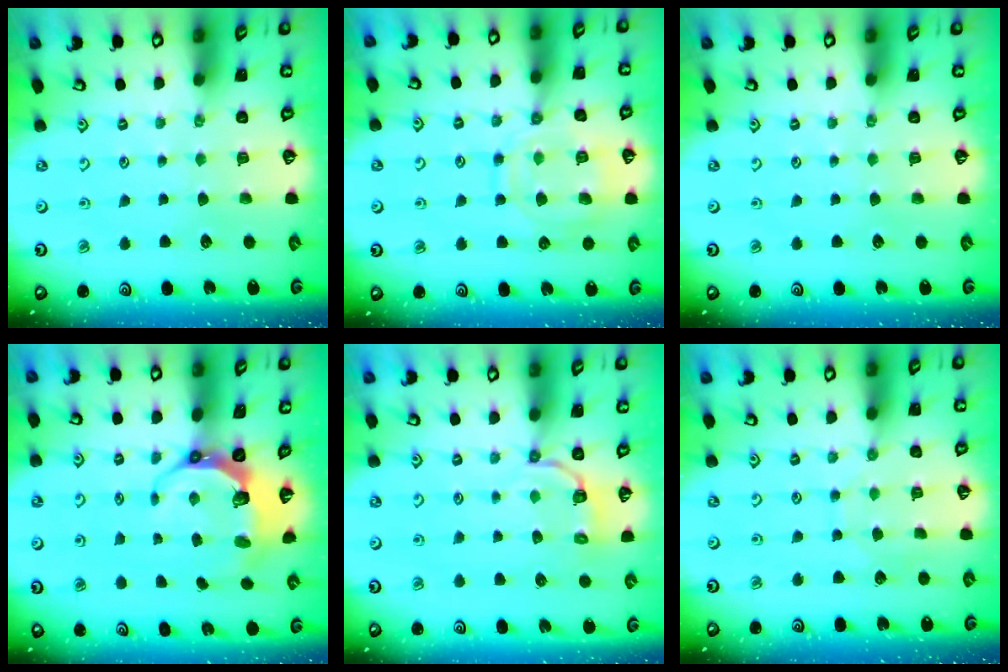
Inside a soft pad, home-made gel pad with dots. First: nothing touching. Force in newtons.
{"total": 14.5, "press": 14.5, "slide": 1.3}
{"total": 0.0}
{"total": 7.8, "press": 6.6, "slide": 4.3}
{"total": 3.8, "press": 2.9, "slide": 2.5}
{"total": 6.8, "press": 6.7, "slide": 0.6}